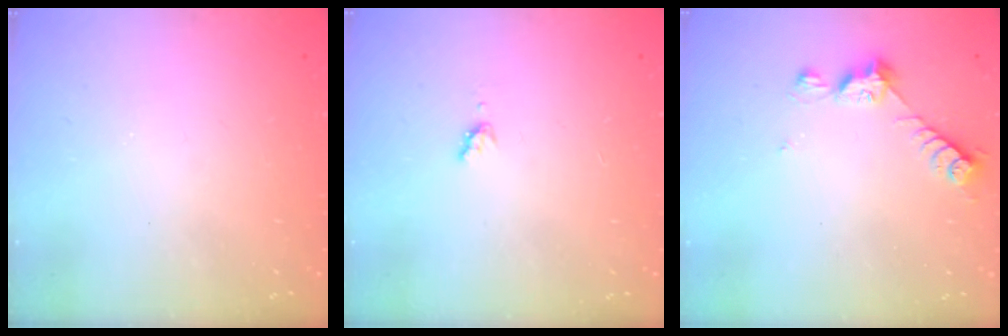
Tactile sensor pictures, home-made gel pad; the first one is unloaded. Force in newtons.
{"total": 4.4, "press": 4.4, "slide": 0.3}
{"total": 6.5, "press": 6.5, "slide": 0.7}